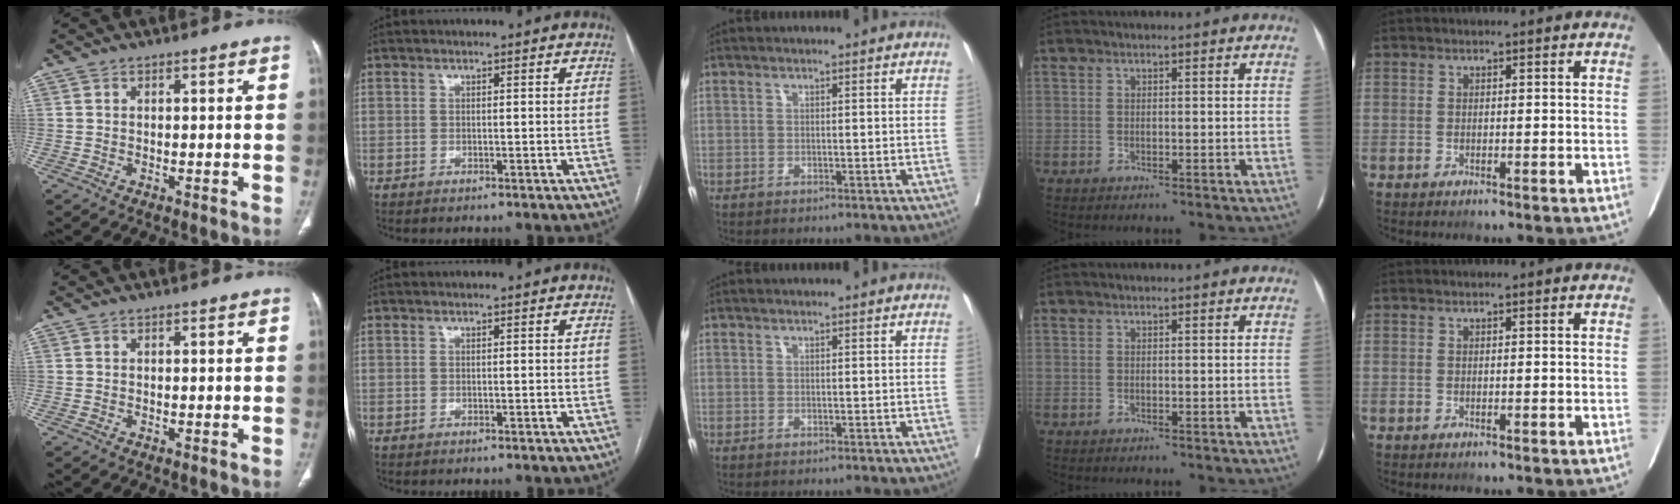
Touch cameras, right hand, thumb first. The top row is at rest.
{}